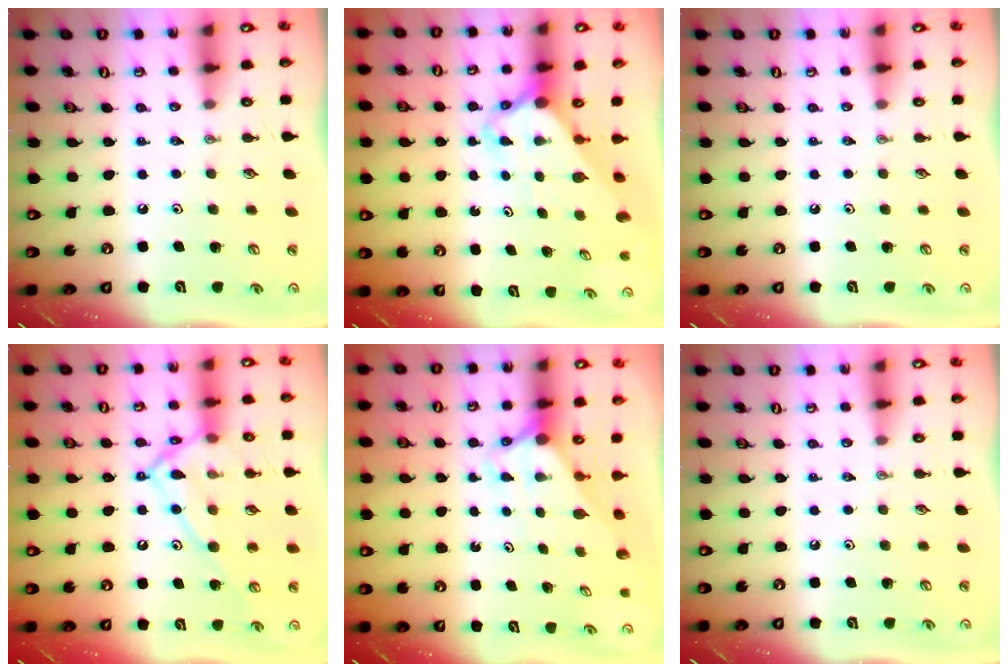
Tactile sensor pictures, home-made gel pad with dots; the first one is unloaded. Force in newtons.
{"total": 3.3, "press": 3.3, "slide": 0.2}
{"total": 0.0}
{"total": 16.4, "press": 16.4, "slide": 1.1}
{"total": 2.7, "press": 2.7, "slide": 0.0}
{"total": 0.0}